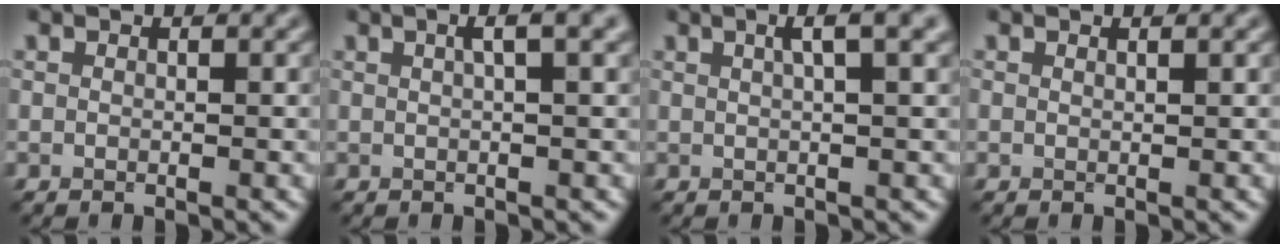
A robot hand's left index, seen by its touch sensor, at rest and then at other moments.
{"total": 3.1, "force": [1.1, 0.8, 2.8], "torque": [-0.031, 0.011, 0.010]}
{"total": 3.5, "force": [1.4, 0.8, 3.1], "torque": [-0.035, 0.010, 0.017]}
{"total": 0.6, "force": [0.4, 0.1, 0.4], "torque": [-0.005, 0.001, 0.004]}